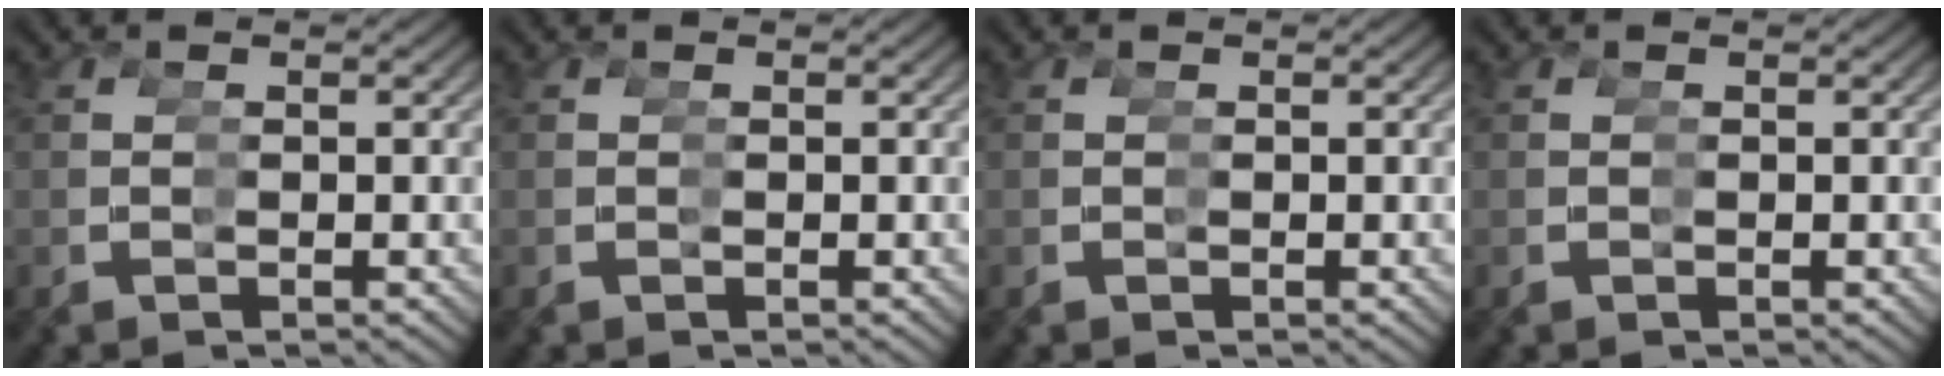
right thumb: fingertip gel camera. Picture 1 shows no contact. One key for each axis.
{"total": 0.0}
{"total": 0.0}
{"total": 0.0}